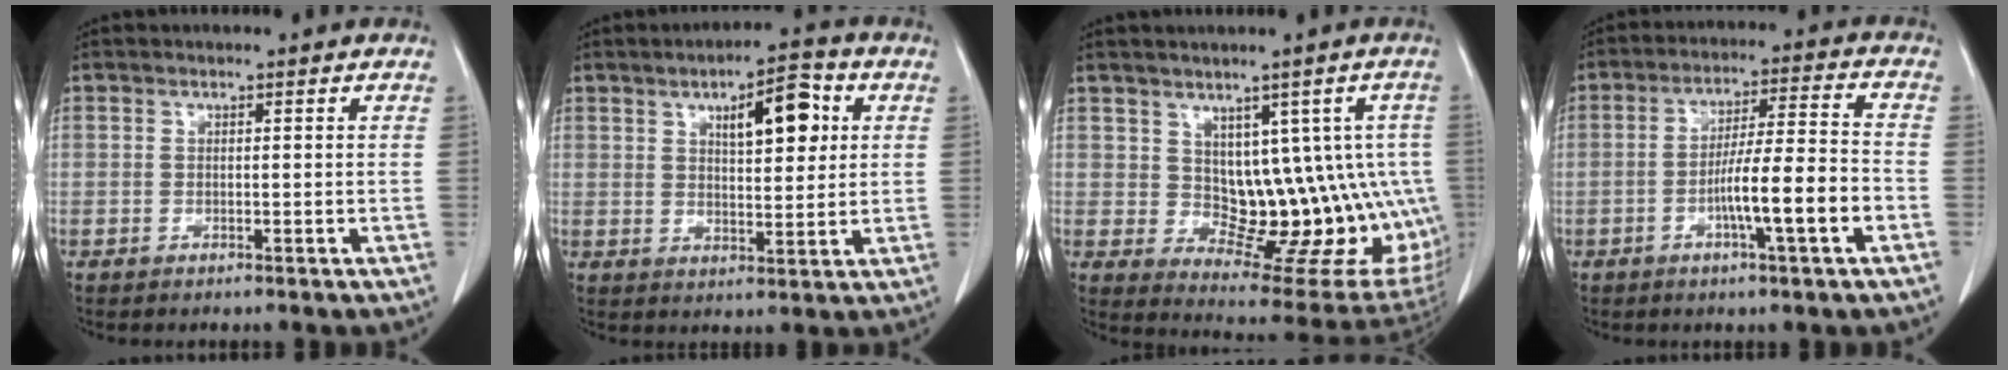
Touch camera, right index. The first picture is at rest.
{"total": 8.6, "force": [3.1, 3.0, 7.5], "torque": [-0.112, 0.012, 0.047]}
{"total": 13.1, "force": [1.0, 7.8, 10.5], "torque": [-0.106, 0.012, 0.036]}
{"total": 10.3, "force": [-3.6, 0.2, 9.7], "torque": [-0.164, 0.006, -0.061]}